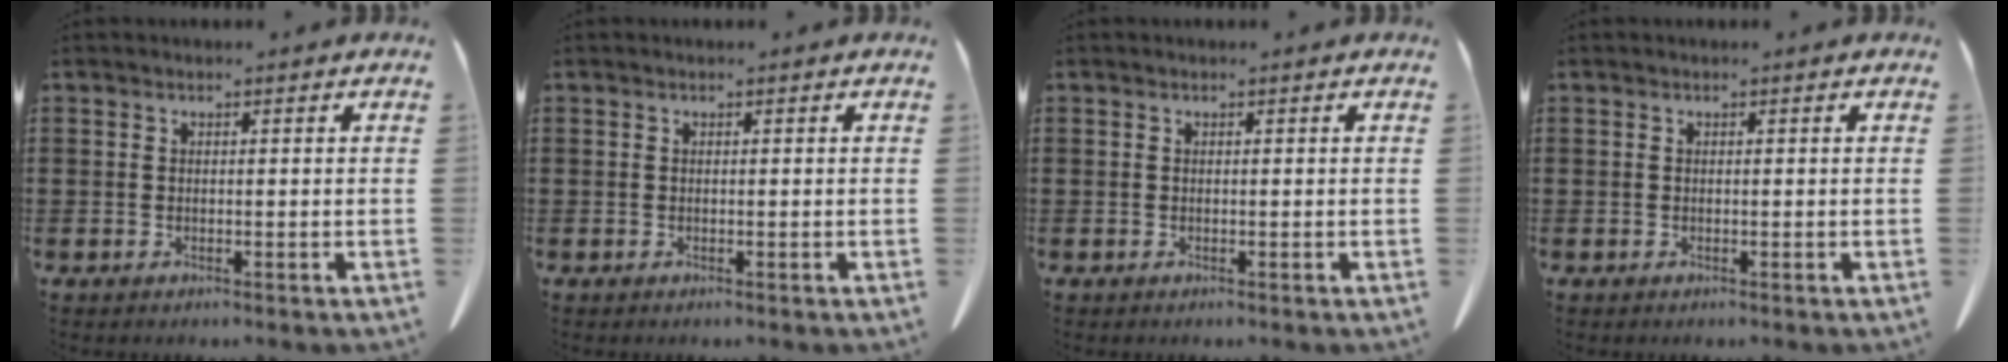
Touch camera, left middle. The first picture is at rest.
{"total": 0.0}
{"total": 0.0}
{"total": 0.0}